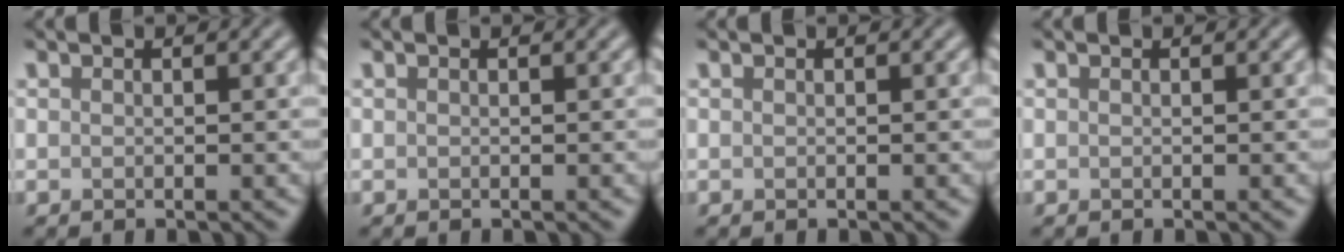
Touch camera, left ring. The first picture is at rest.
{"total": 0.0}
{"total": 0.0}
{"total": 0.0}